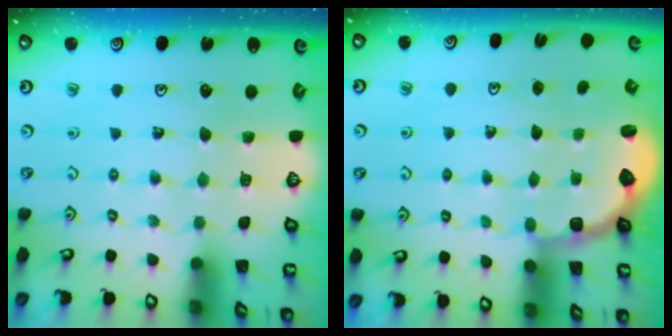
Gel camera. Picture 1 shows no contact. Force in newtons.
{"total": 2.8, "press": 2.1, "slide": 1.9}